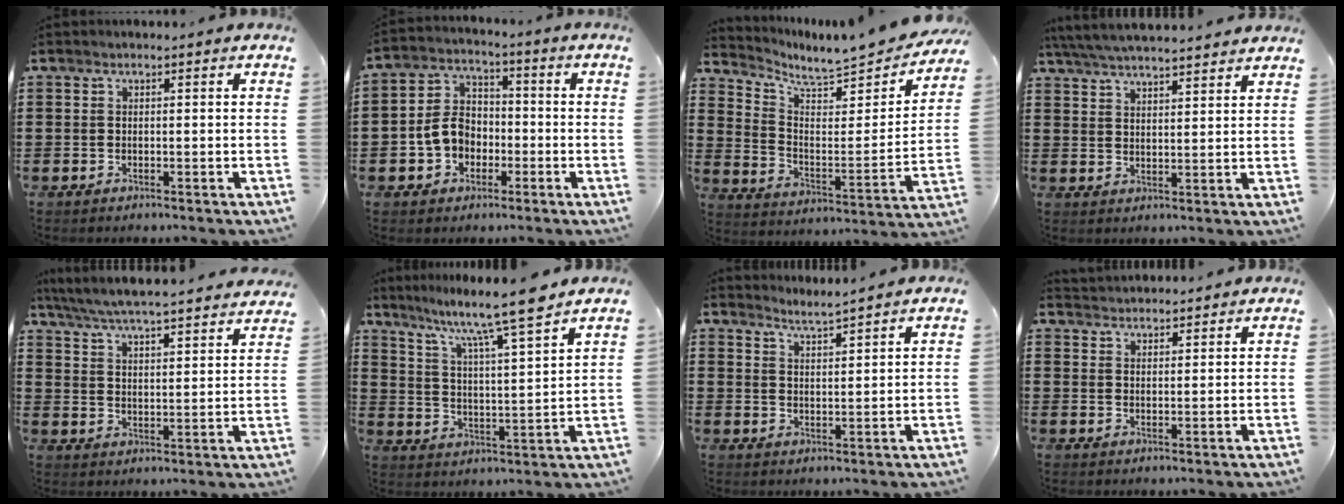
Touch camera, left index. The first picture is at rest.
{"total": 6.4, "force": [-1.9, 5.2, 3.3], "torque": [-0.090, 0.013, -0.043]}
{"total": 6.0, "force": [5.6, 0.9, 1.8], "torque": [-0.060, -0.049, 0.092]}
{"total": 5.0, "force": [4.9, 0.0, 1.3], "torque": [-0.043, -0.020, 0.086]}
{"total": 5.7, "force": [5.5, -0.4, 1.5], "torque": [-0.055, -0.041, 0.092]}
{"total": 8.9, "force": [7.5, -0.6, 4.7], "torque": [-0.109, -0.049, 0.119]}
{"total": 3.0, "force": [2.9, -0.7, -0.1], "torque": [-0.008, -0.017, 0.052]}
{"total": 2.7, "force": [2.7, 0.1, -0.6], "torque": [0.003, -0.005, 0.052]}